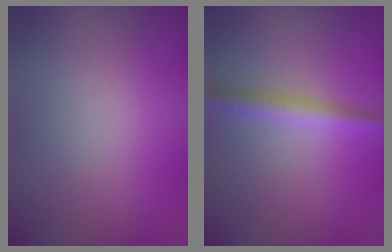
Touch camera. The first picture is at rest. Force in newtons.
{"total": 2.3, "press": 2.3, "slide": 0.0}